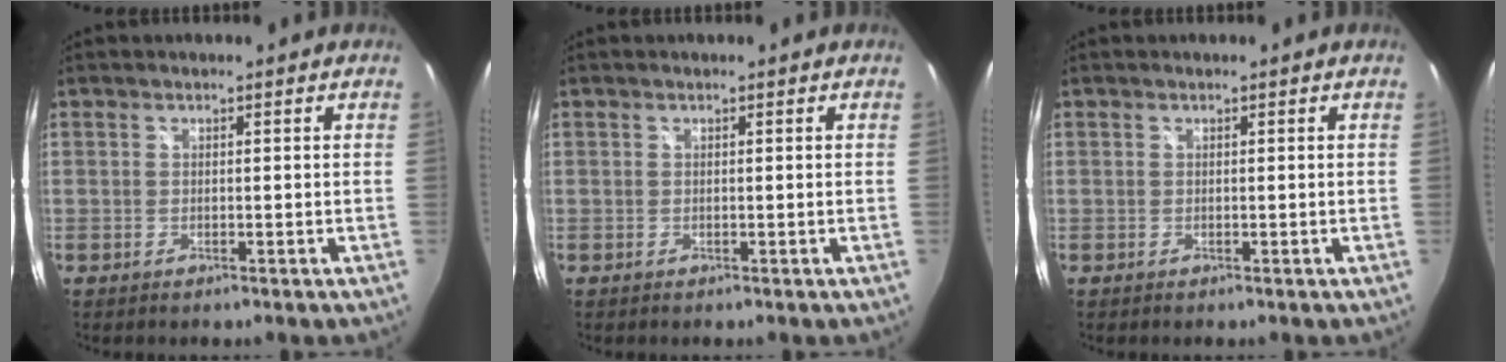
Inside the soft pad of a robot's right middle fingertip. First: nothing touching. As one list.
[{"total": 0.0}, {"total": 0.0}]